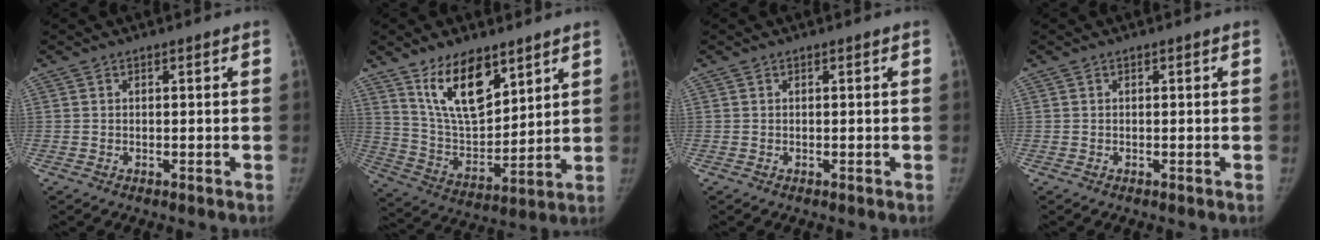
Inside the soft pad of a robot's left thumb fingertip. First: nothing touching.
{"total": 14.8, "force": [9.2, 6.9, 9.4], "torque": [-0.126, -0.059, 0.180]}
{"total": 0.0}
{"total": 0.0}